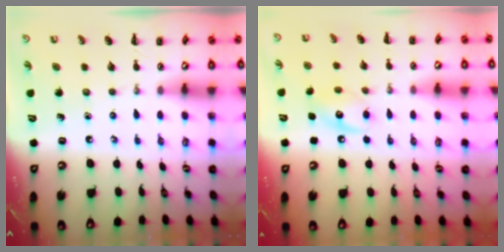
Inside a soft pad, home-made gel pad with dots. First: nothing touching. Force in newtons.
{"total": 9.1, "press": 9.0, "slide": 0.8}